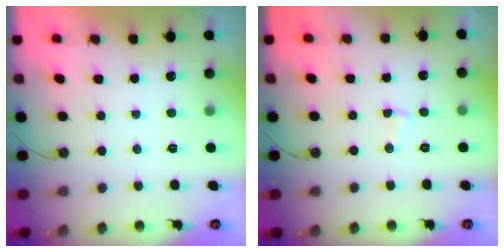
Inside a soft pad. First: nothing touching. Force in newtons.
{"total": 2.3, "press": 2.3, "slide": 0.5}